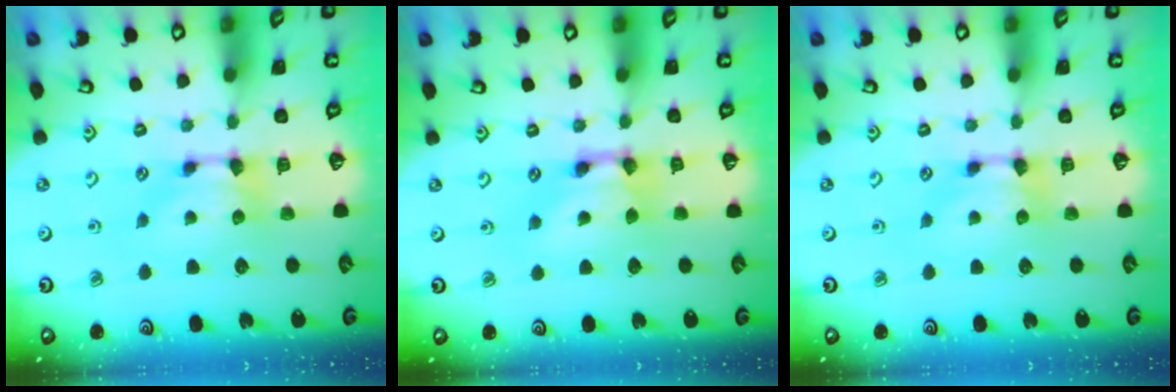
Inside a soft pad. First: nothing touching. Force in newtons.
{"total": 2.5, "press": 2.5, "slide": 0.2}
{"total": 0.0}